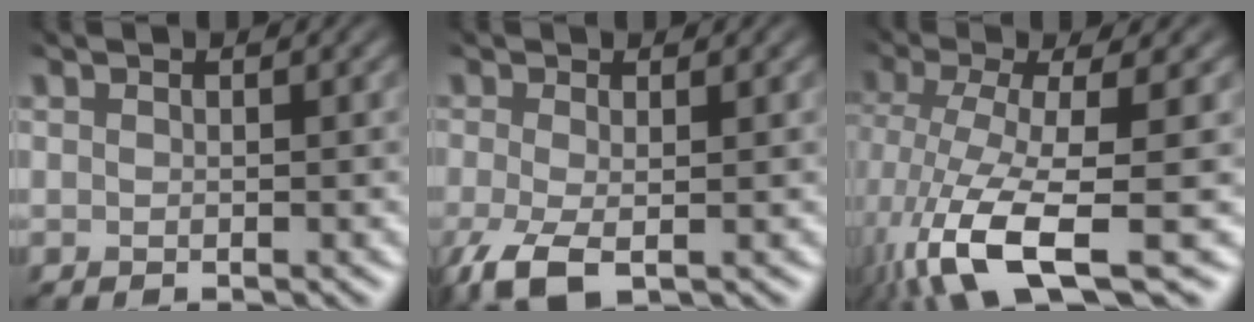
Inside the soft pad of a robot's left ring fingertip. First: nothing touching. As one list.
[{"total": 4.0, "force": [-1.8, 1.1, 3.4], "torque": [-0.084, -0.002, -0.028]}, {"total": 9.8, "force": [-4.6, 2.7, 8.2], "torque": [-0.172, -0.013, -0.074]}]